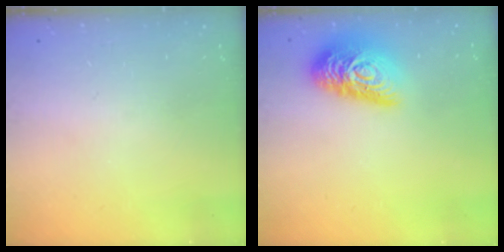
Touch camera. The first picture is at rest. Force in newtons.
{"total": 16.1, "press": 16.1, "slide": 1.1}